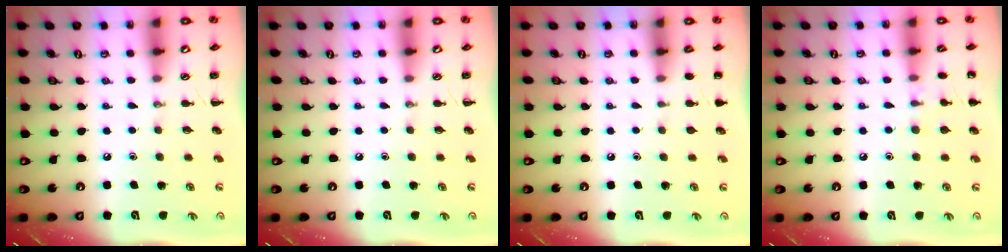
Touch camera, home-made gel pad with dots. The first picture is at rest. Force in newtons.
{"total": 0.0}
{"total": 1.1, "press": 1.0, "slide": 0.2}
{"total": 7.3, "press": 7.1, "slide": 1.9}